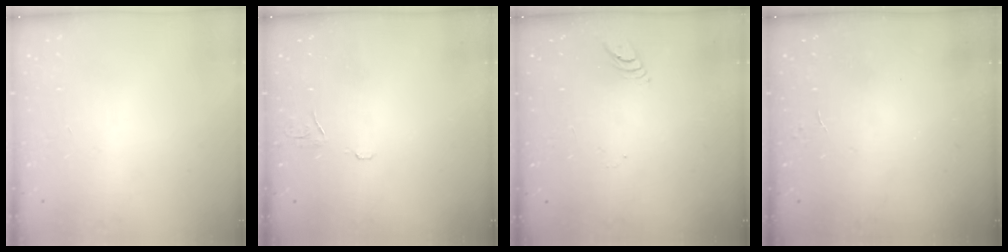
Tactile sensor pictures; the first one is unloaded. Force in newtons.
{"total": 5.8, "press": 5.8, "slide": 0.5}
{"total": 3.8, "press": 3.8, "slide": 0.4}
{"total": 2.2, "press": 2.2, "slide": 0.2}